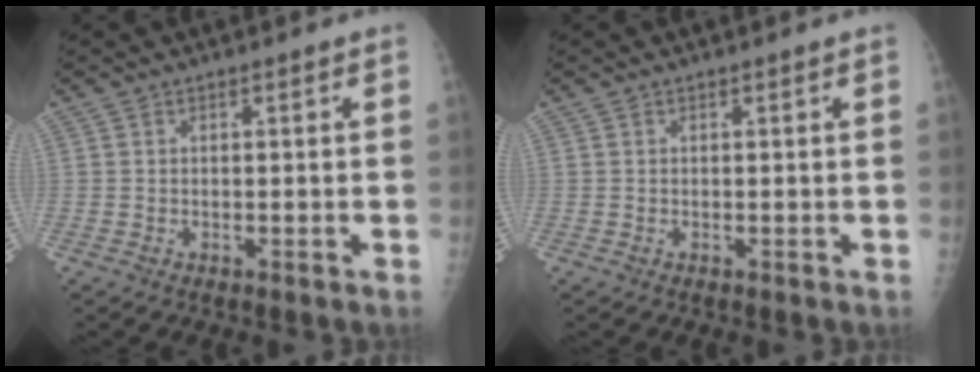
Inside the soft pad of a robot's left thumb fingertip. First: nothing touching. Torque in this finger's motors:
{"motor_torque": [0.00, 0.00, -0.04, -0.05, 0.00]}